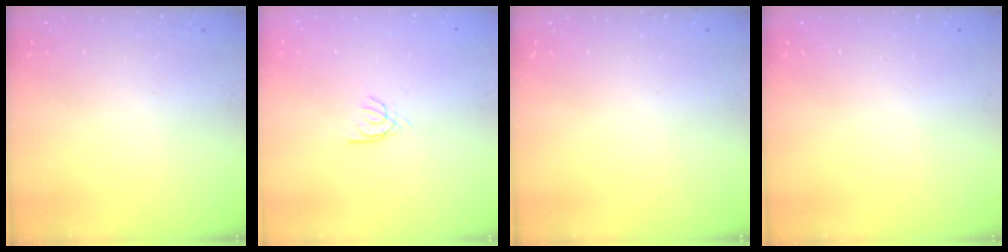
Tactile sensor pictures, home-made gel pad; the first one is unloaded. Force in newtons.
{"total": 2.3, "press": 2.3, "slide": 0.2}
{"total": 0.0}
{"total": 0.0}